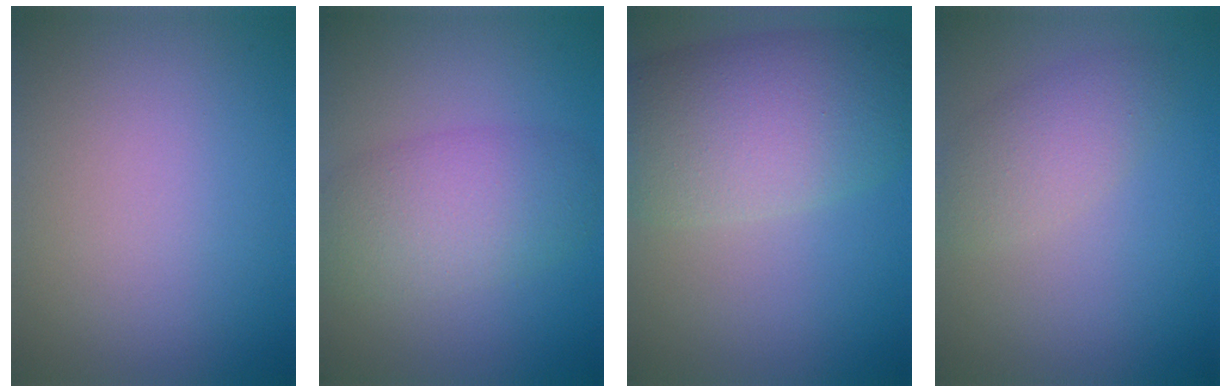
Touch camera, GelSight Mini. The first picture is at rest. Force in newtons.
{"total": 5.2, "press": 5.2, "slide": 0.4}
{"total": 8.7, "press": 8.7, "slide": 0.5}
{"total": 3.0, "press": 3.0, "slide": 0.1}